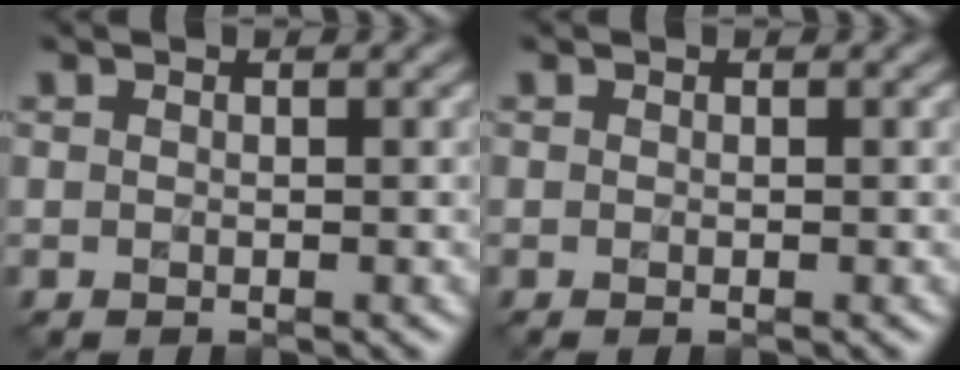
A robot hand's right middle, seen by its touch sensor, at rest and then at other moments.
{"total": 0.0}